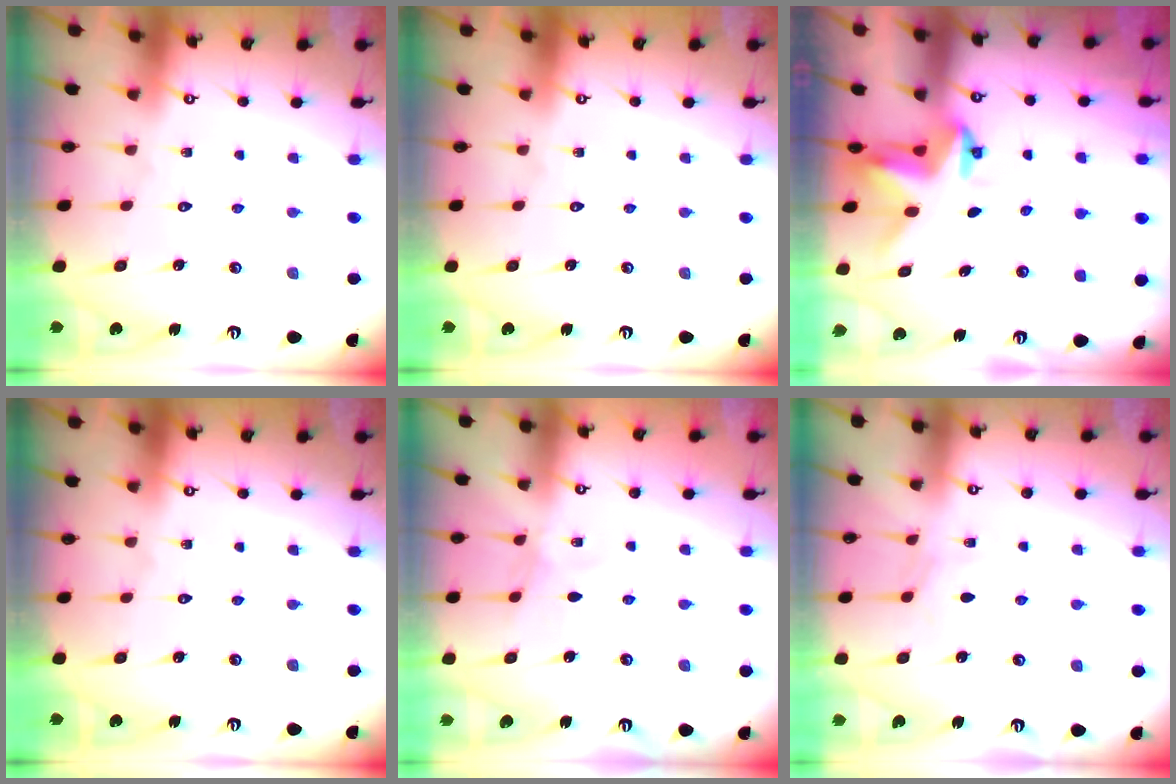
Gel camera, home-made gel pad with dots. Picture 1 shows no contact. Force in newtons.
{"total": 0.0}
{"total": 3.4, "press": 3.4, "slide": 0.1}
{"total": 0.0}
{"total": 2.7, "press": 2.7, "slide": 0.4}
{"total": 3.0, "press": 2.9, "slide": 0.4}